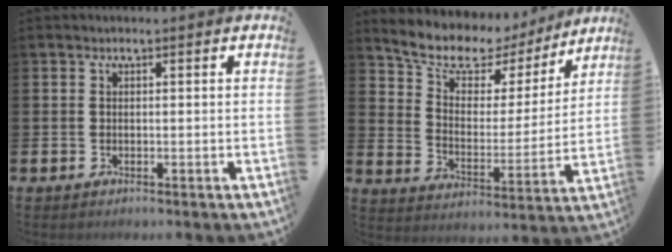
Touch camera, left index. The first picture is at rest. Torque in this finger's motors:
{"motor_torque": [1.19, -0.95, 0.10, 0.12]}